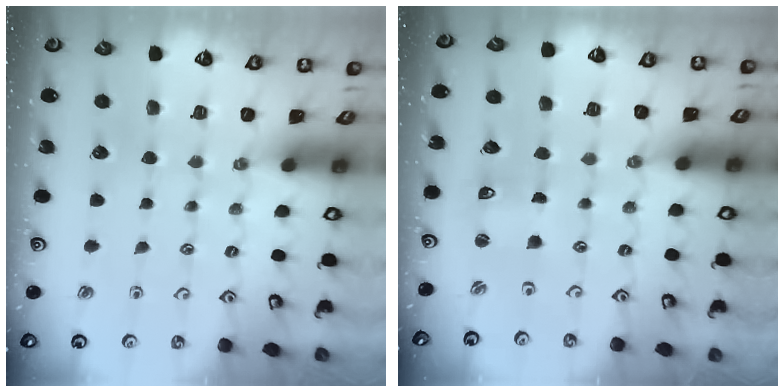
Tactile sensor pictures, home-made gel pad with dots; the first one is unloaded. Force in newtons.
{"total": 1.0, "press": 1.0, "slide": 0.2}